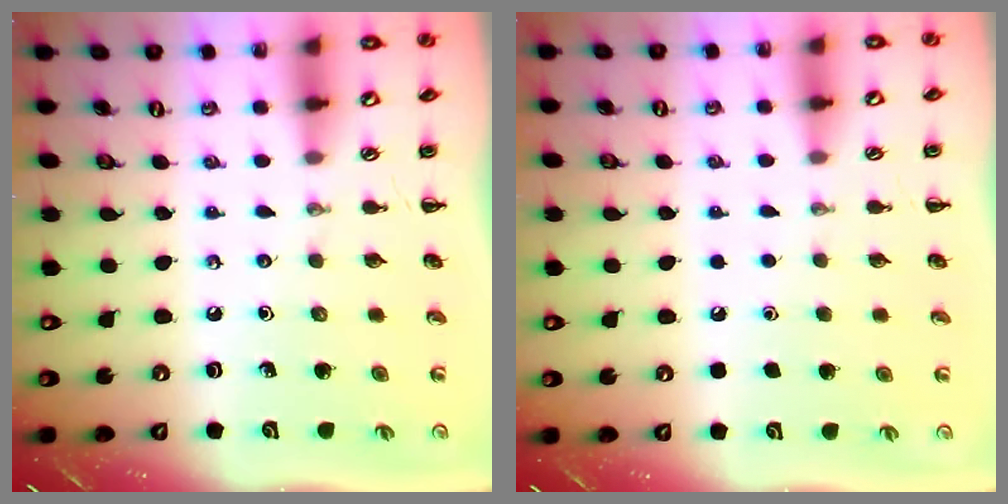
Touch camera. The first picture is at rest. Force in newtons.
{"total": 1.8, "press": 1.8, "slide": 0.1}